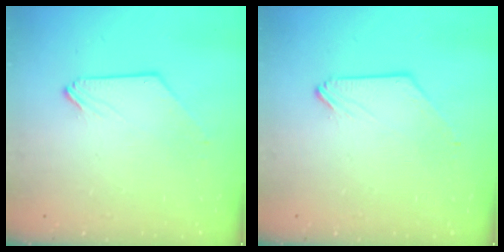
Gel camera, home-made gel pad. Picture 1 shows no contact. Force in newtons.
{"total": 0.0}